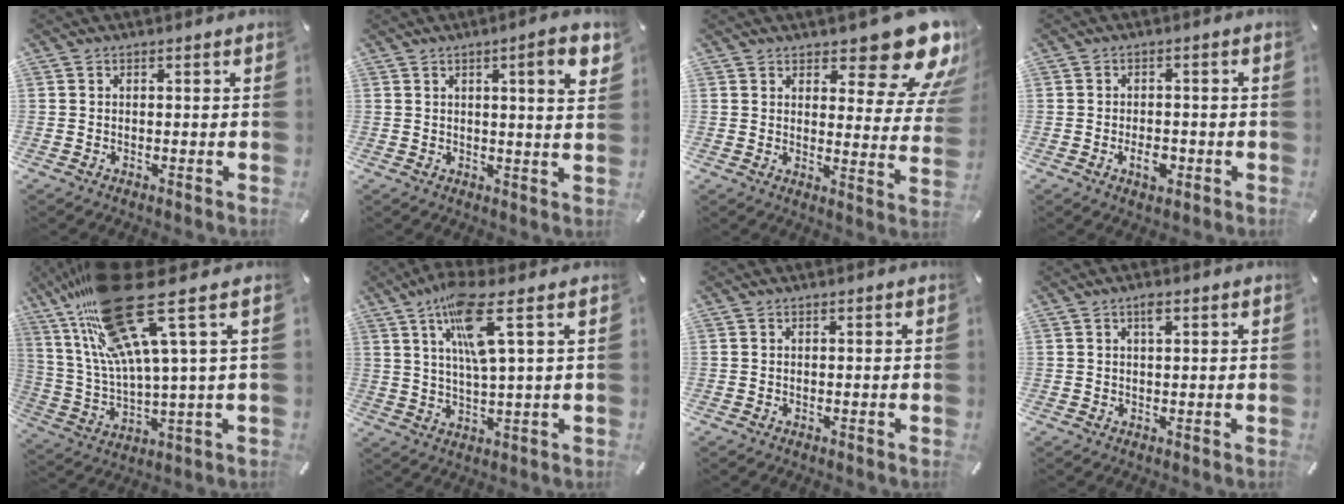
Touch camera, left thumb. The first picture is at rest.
{"total": 7.4, "force": [3.1, 0.7, 6.7], "torque": [-0.100, -0.010, 0.043]}
{"total": 15.0, "force": [10.5, 6.0, 8.8], "torque": [-0.094, -0.091, 0.175]}
{"total": 4.8, "force": [-1.7, 2.7, 3.5], "torque": [-0.063, 0.008, -0.028]}
{"total": 23.9, "force": [11.2, 7.6, 19.8], "torque": [-0.405, -0.049, 0.187]}
{"total": 11.7, "force": [5.1, 1.7, 10.4], "torque": [-0.198, -0.003, 0.083]}
{"total": 0.0}
{"total": 2.1, "force": [0.9, 0.7, 1.8], "torque": [-0.038, 0.005, 0.014]}